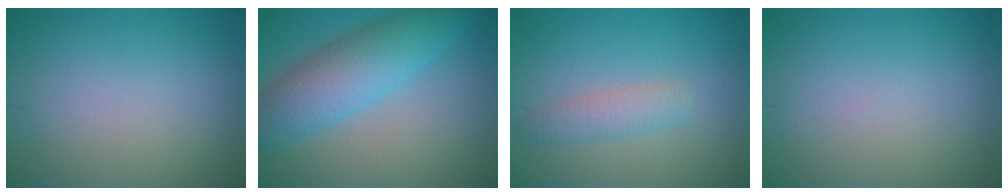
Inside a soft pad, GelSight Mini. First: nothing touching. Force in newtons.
{"total": 6.9, "press": 6.9, "slide": 0.1}
{"total": 2.2, "press": 2.2, "slide": 0.1}
{"total": 0.0}